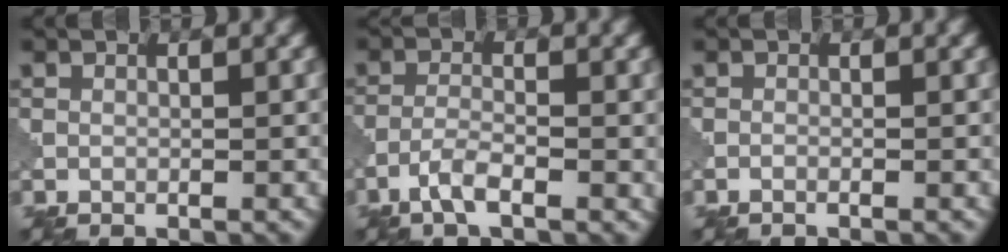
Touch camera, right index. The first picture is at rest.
{"total": 3.1, "force": [-1.8, 0.8, 2.4], "torque": [-0.054, 0.003, -0.042]}
{"total": 0.6, "force": [-0.5, 0.1, 0.4], "torque": [-0.006, -0.001, -0.015]}